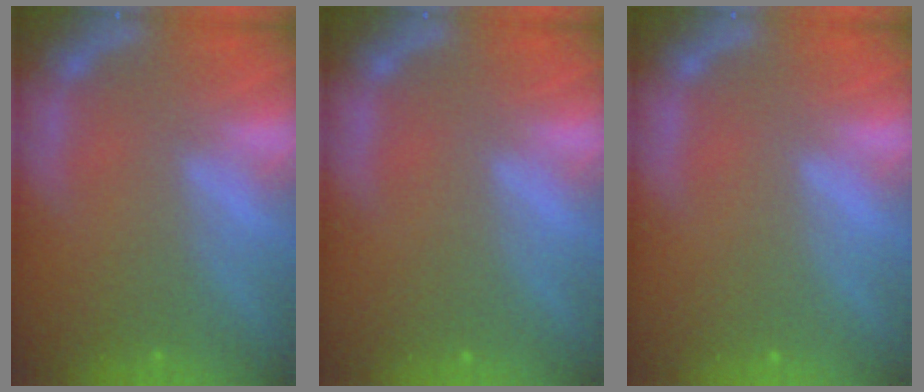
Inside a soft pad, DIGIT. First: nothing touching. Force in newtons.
{"total": 0.0}
{"total": 0.0}